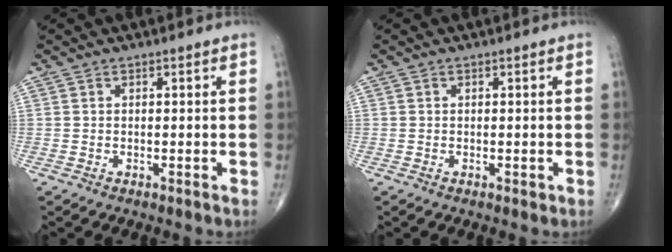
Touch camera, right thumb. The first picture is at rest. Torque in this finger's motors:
{"motor_torque": [0.17, 0.03, 0.06, 0.13, -0.01]}